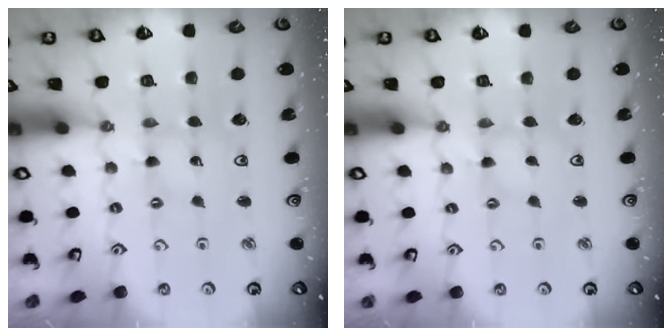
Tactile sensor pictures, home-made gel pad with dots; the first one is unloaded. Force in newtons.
{"total": 0.0}